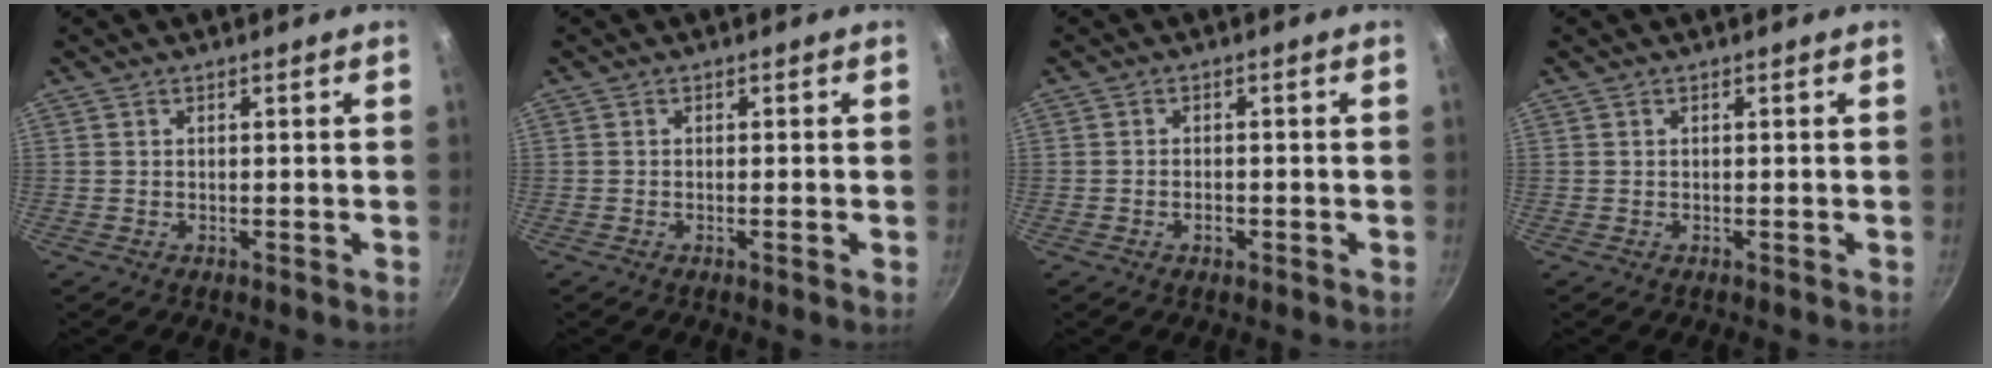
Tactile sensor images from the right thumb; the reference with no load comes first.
{"total": 1.0, "force": [-0.4, -0.1, 0.9], "torque": [-0.019, 0.000, -0.010]}
{"total": 2.0, "force": [-0.9, 1.2, 1.3], "torque": [-0.022, 0.007, -0.016]}
{"total": 0.0}